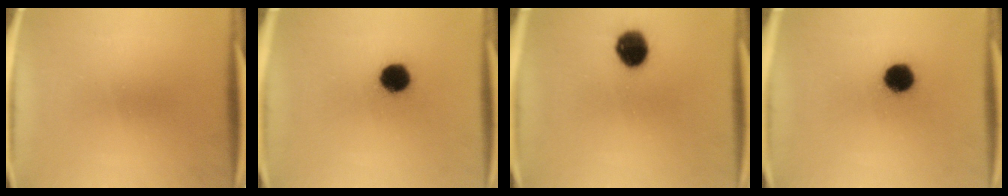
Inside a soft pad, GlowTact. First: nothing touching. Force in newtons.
{"total": 7.6}
{"total": 9.1}
{"total": 7.6}